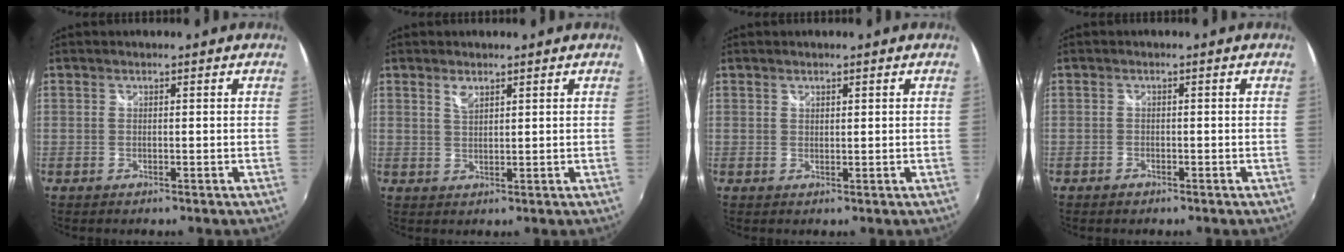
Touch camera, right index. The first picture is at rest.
{"total": 2.1, "force": [1.4, 0.9, 1.4], "torque": [-0.024, 0.001, 0.025]}
{"total": 0.7, "force": [0.6, 0.4, 0.2], "torque": [-0.002, 0.000, 0.010]}
{"total": 1.2, "force": [-0.9, 0.8, 0.3], "torque": [-0.006, 0.001, -0.015]}